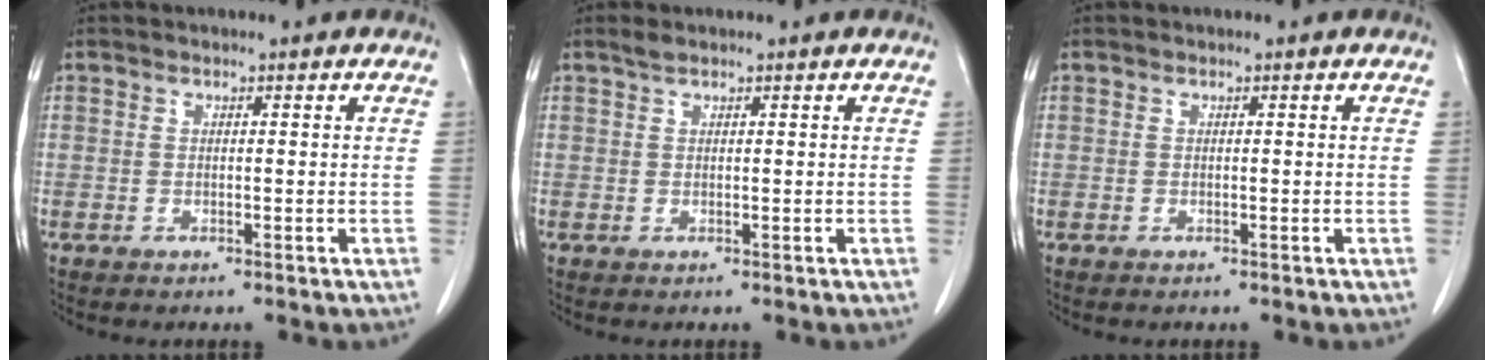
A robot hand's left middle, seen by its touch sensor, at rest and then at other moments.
{"total": 0.8, "force": [0.7, 0.1, 0.4], "torque": [-0.014, 0.005, 0.017]}
{"total": 0.0}